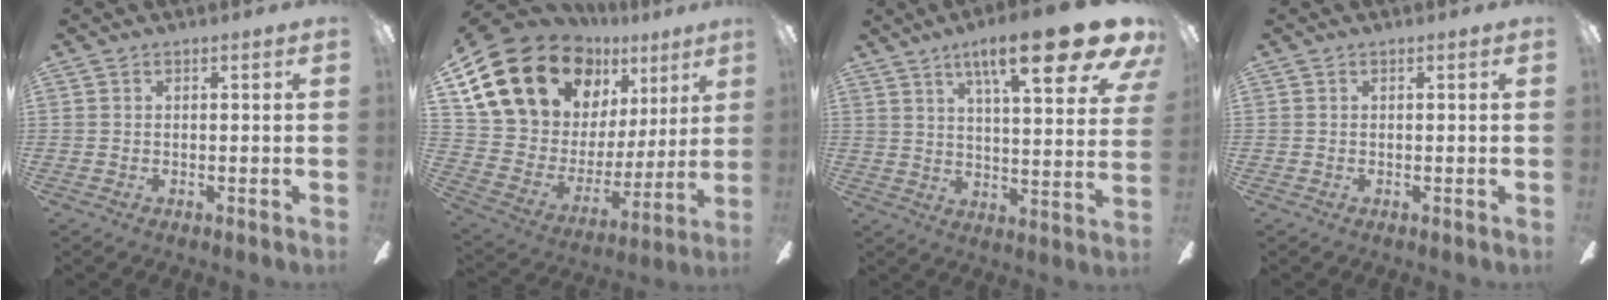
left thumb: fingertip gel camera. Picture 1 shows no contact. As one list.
[{"total": 21.9, "force": [14.0, 13.4, 10.3], "torque": [-0.210, -0.088, 0.275]}, {"total": 21.4, "force": [12.7, 5.0, 16.6], "torque": [-0.235, -0.072, 0.188]}, {"total": 0.0}]